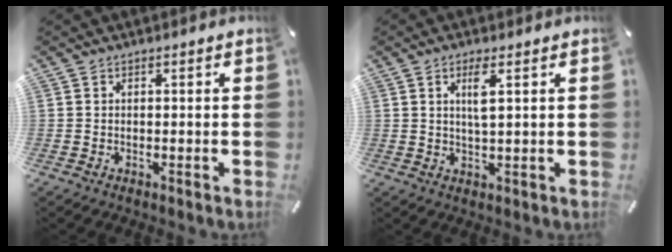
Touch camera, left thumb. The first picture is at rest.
{"total": 4.6, "force": [1.6, 1.0, 4.2], "torque": [-0.082, 0.001, 0.023]}